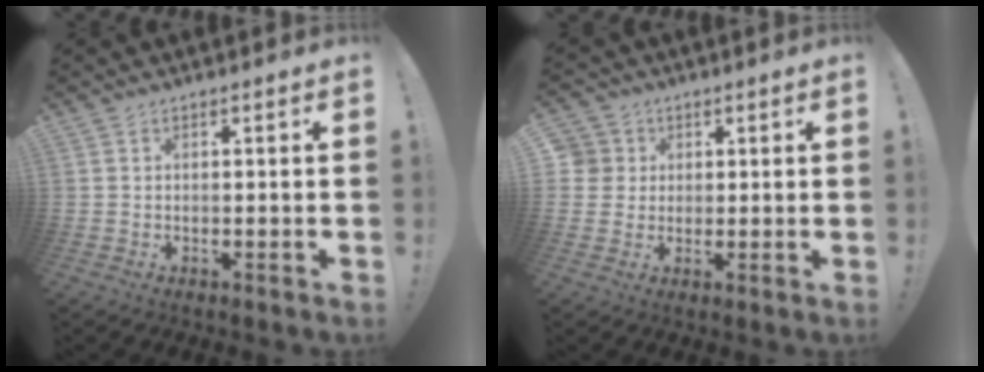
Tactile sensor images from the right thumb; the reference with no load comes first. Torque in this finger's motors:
{"motor_torque": [-0.09, 0.11, -0.26, 0.09, 0.00]}